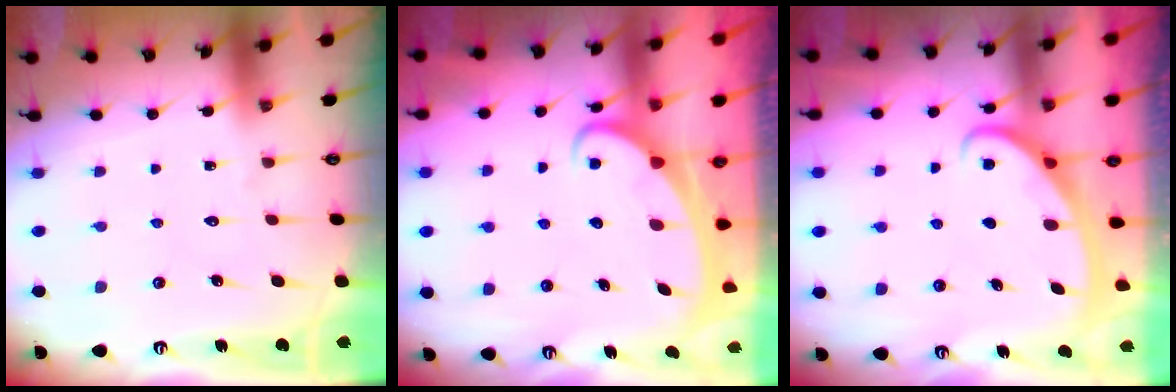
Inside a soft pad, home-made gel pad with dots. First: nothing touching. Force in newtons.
{"total": 3.8, "press": 3.8, "slide": 0.4}
{"total": 2.8, "press": 2.8, "slide": 0.4}